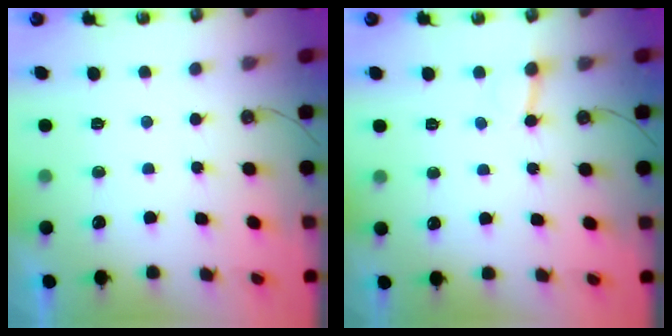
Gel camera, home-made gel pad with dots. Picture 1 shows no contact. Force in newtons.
{"total": 2.6, "press": 2.6, "slide": 0.1}